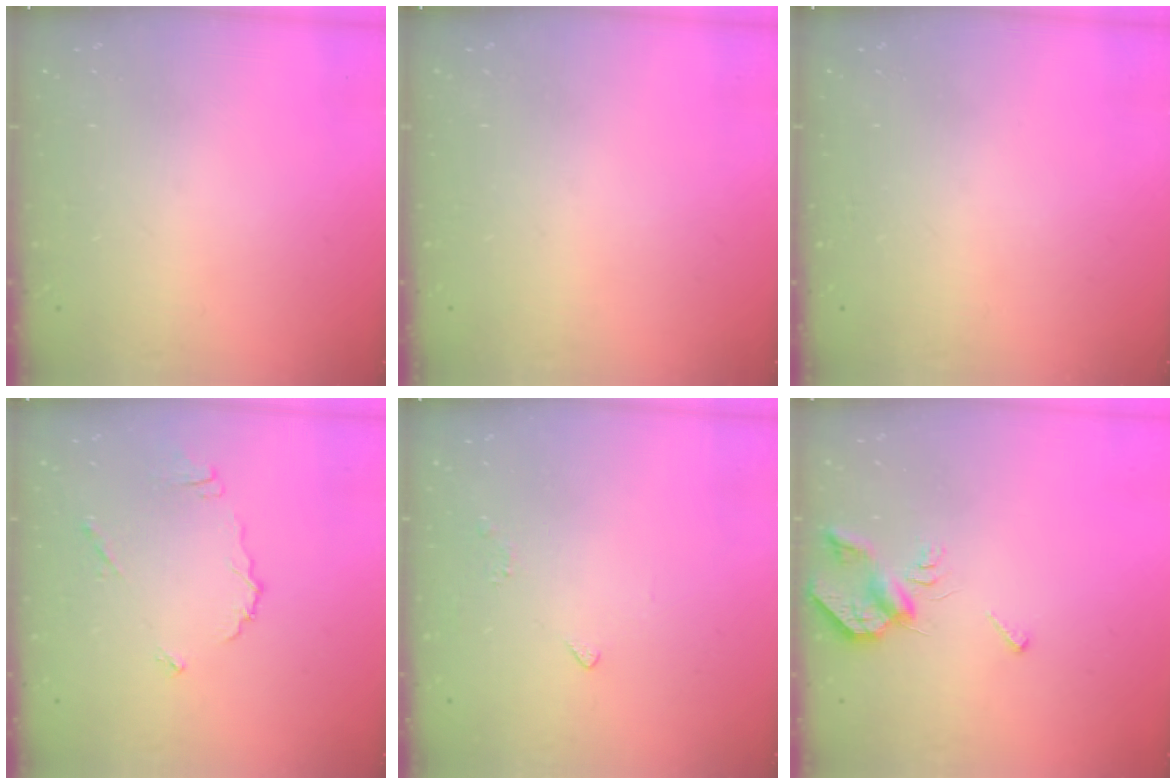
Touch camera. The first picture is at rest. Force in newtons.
{"total": 0.0}
{"total": 0.0}
{"total": 6.4, "press": 6.4, "slide": 0.3}
{"total": 2.0, "press": 1.9, "slide": 0.5}
{"total": 5.5, "press": 5.4, "slide": 1.0}